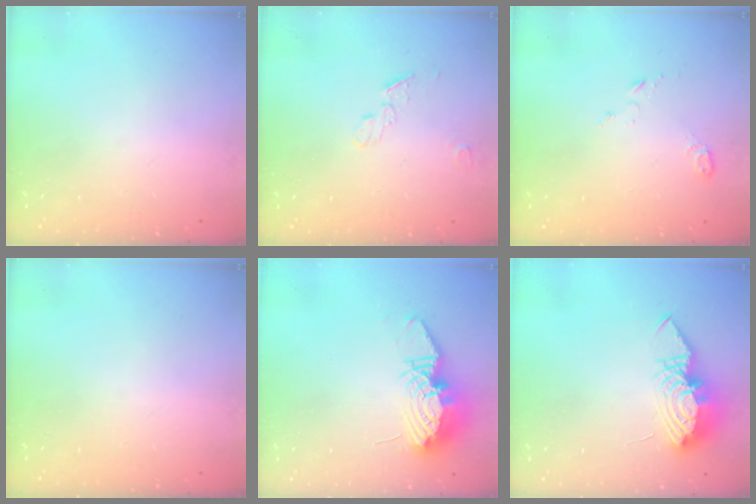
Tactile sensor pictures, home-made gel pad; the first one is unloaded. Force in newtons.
{"total": 4.6, "press": 4.6, "slide": 0.6}
{"total": 4.4, "press": 4.3, "slide": 0.7}
{"total": 0.0}
{"total": 13.4, "press": 13.4, "slide": 1.2}
{"total": 11.2, "press": 11.1, "slide": 1.0}